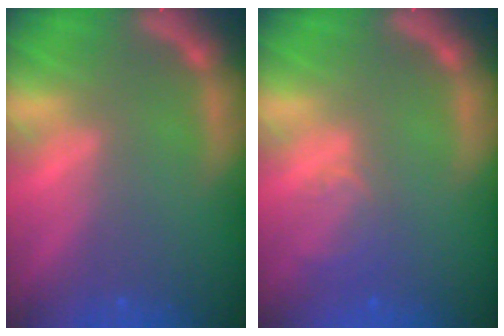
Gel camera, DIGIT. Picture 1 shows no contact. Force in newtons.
{"total": 2.5}